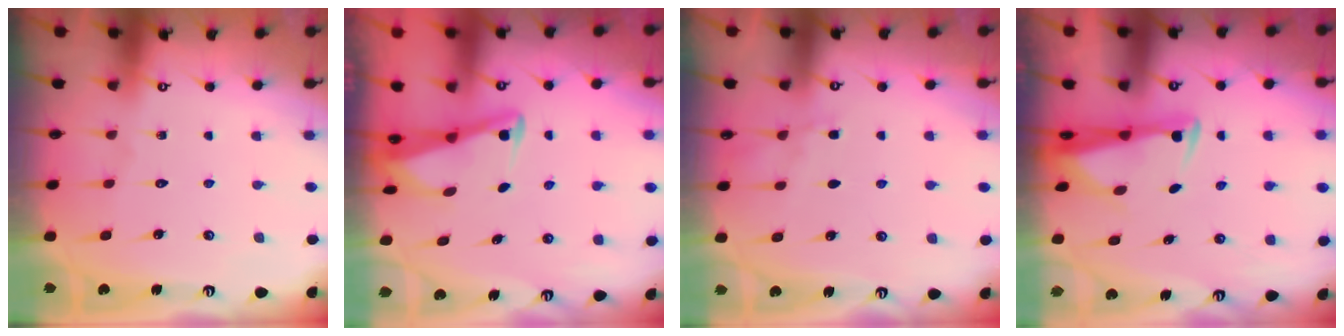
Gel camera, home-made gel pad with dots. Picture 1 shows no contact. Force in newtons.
{"total": 3.0, "press": 3.0, "slide": 0.3}
{"total": 3.9, "press": 3.8, "slide": 0.7}
{"total": 2.8, "press": 2.6, "slide": 0.9}